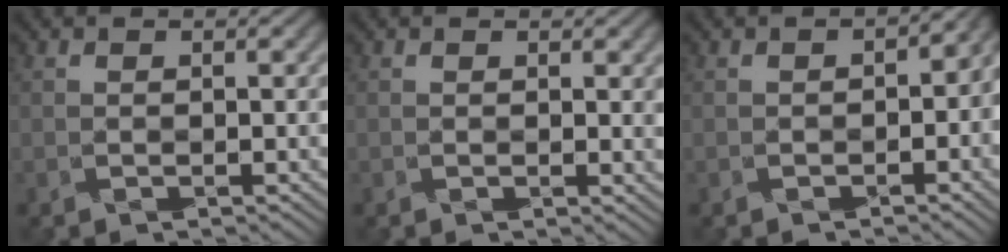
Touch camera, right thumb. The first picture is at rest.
{"total": 1.2, "force": [0.6, 0.1, 1.0], "torque": [-0.009, 0.000, 0.010]}
{"total": 5.3, "force": [-1.2, 3.1, 4.2], "torque": [-0.053, -0.010, -0.013]}